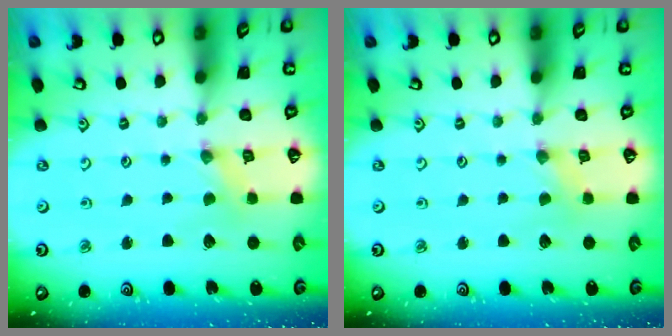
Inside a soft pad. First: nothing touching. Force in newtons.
{"total": 0.0}